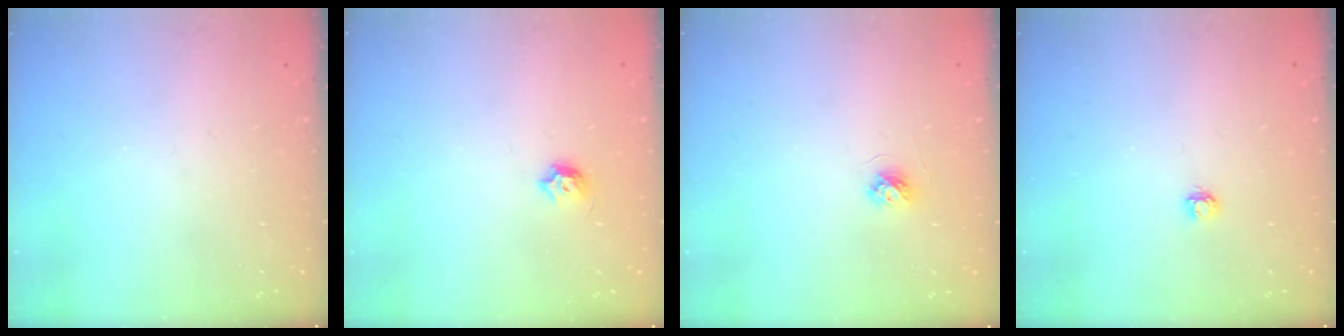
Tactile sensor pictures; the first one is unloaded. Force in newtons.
{"total": 4.7, "press": 4.6, "slide": 1.2}
{"total": 3.7, "press": 3.6, "slide": 0.4}
{"total": 3.2, "press": 3.2, "slide": 0.3}